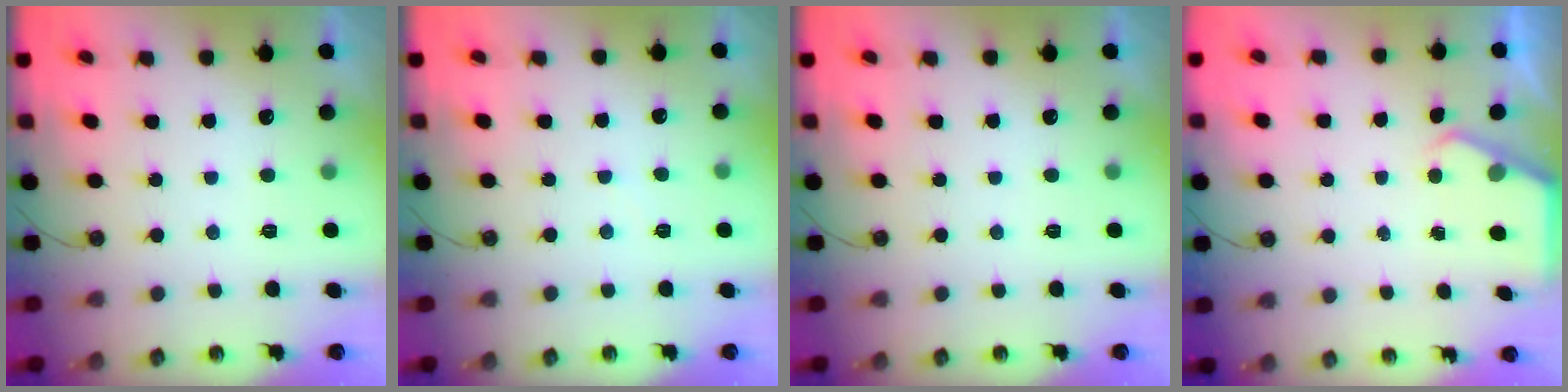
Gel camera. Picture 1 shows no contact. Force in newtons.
{"total": 1.9, "press": 1.9, "slide": 0.3}
{"total": 0.0}
{"total": 2.2, "press": 2.1, "slide": 0.3}